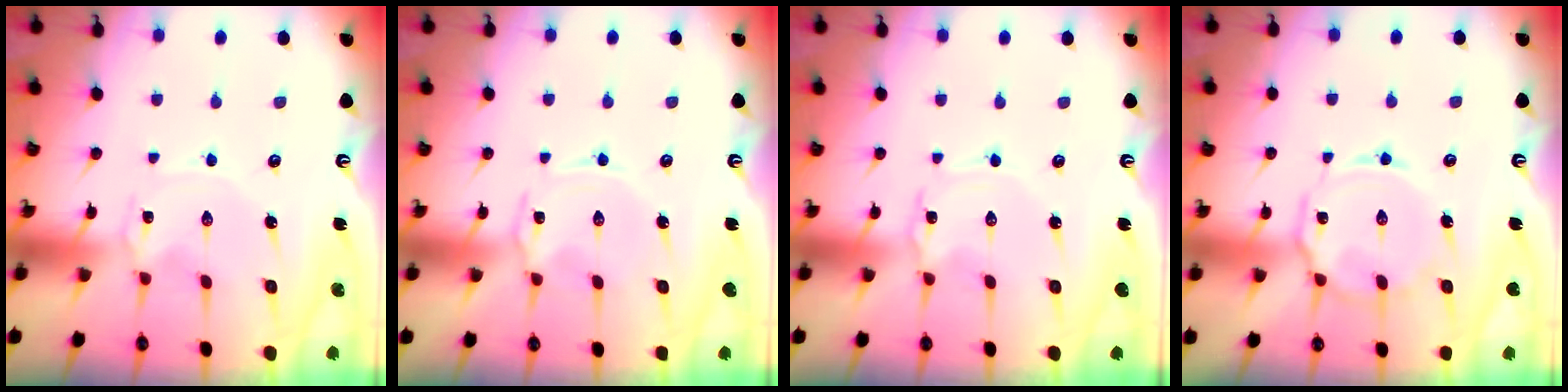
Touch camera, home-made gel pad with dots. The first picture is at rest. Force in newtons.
{"total": 1.2, "press": 1.2, "slide": 0.2}
{"total": 1.3, "press": 1.3, "slide": 0.1}
{"total": 10.7, "press": 10.7, "slide": 0.8}